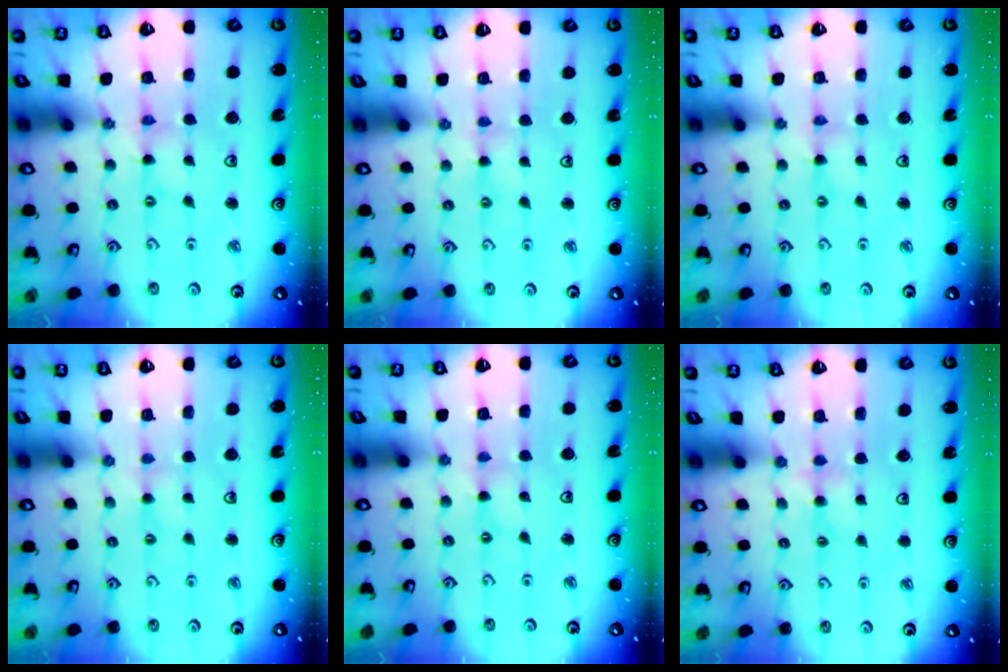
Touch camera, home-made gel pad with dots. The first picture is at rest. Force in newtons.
{"total": 2.1, "press": 2.1, "slide": 0.3}
{"total": 1.3, "press": 1.3, "slide": 0.2}
{"total": 0.6, "press": 0.6, "slide": 0.2}
{"total": 0.0}
{"total": 3.9, "press": 3.9, "slide": 0.6}